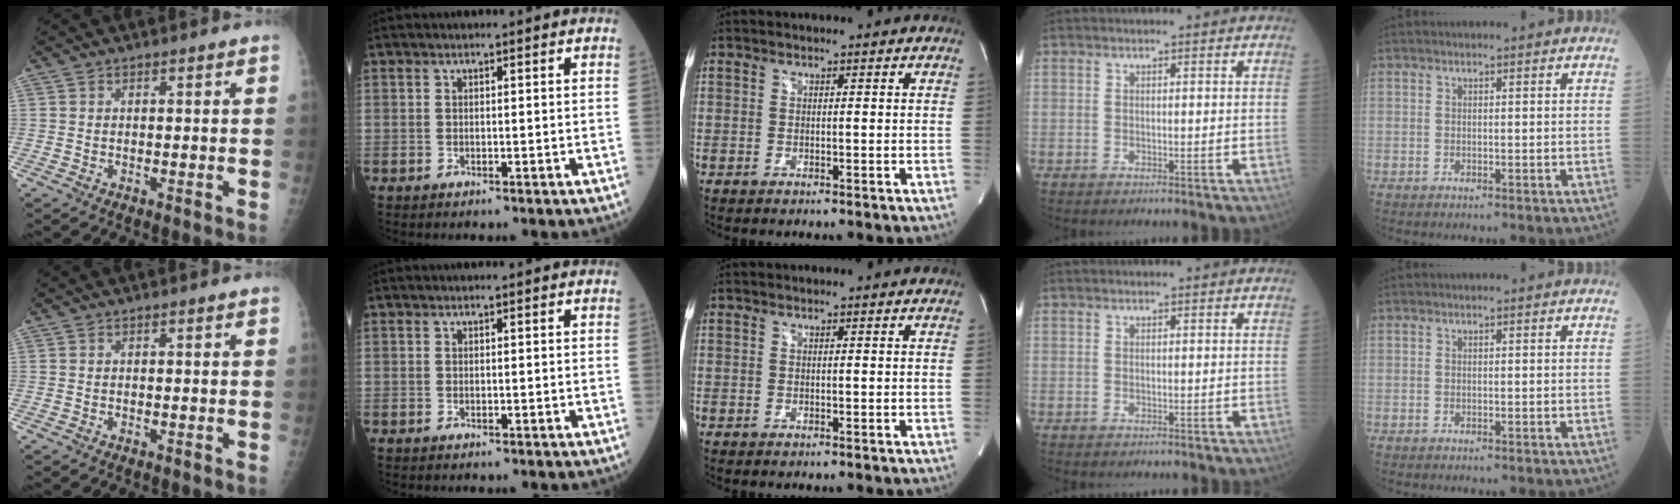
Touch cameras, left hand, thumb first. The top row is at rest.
{}